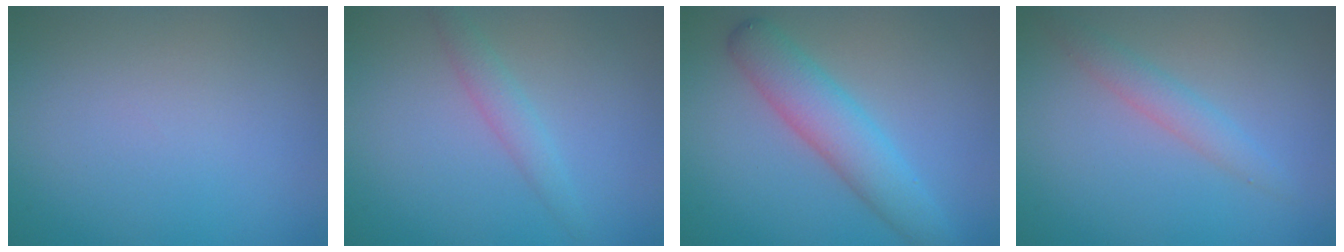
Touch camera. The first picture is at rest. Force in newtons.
{"total": 1.9, "press": 1.9, "slide": 0.0}
{"total": 4.8, "press": 4.8, "slide": 0.1}
{"total": 2.0, "press": 2.0, "slide": 0.2}